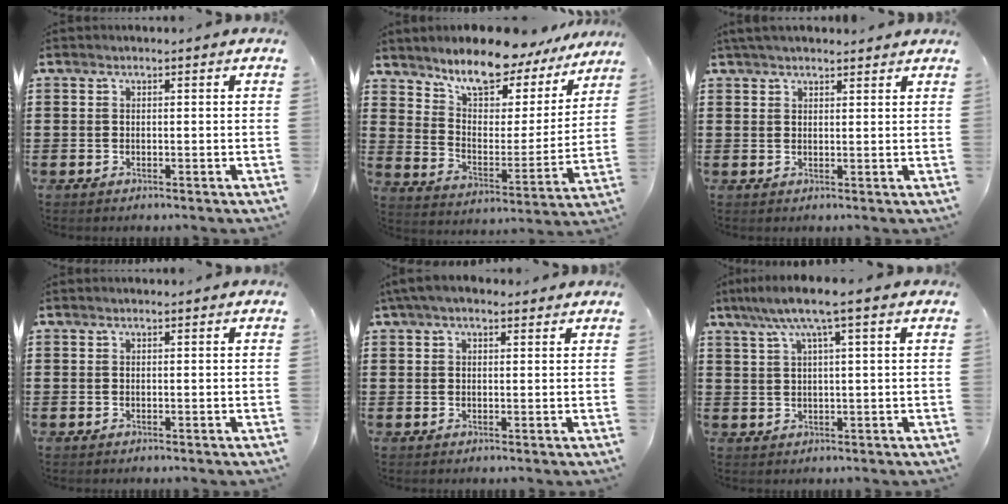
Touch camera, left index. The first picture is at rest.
{"total": 10.0, "force": [9.1, 2.3, 3.3], "torque": [-0.084, -0.073, 0.158]}
{"total": 2.5, "force": [2.3, 0.4, 0.9], "torque": [-0.022, 0.002, 0.044]}
{"total": 0.0}
{"total": 3.2, "force": [2.1, 1.3, 1.9], "torque": [-0.044, 0.007, 0.040]}
{"total": 5.8, "force": [2.7, 0.3, 5.1], "torque": [-0.107, 0.006, 0.043]}